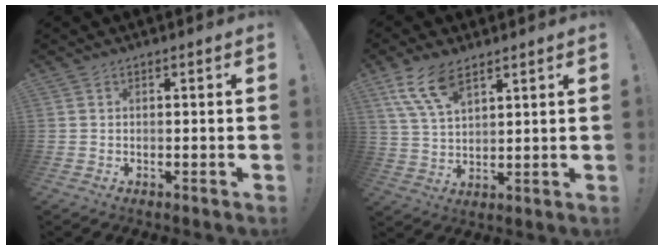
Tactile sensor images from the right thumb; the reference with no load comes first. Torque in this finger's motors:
{"motor_torque": [1.03, 1.63, 0.47, -0.22, 0.31]}